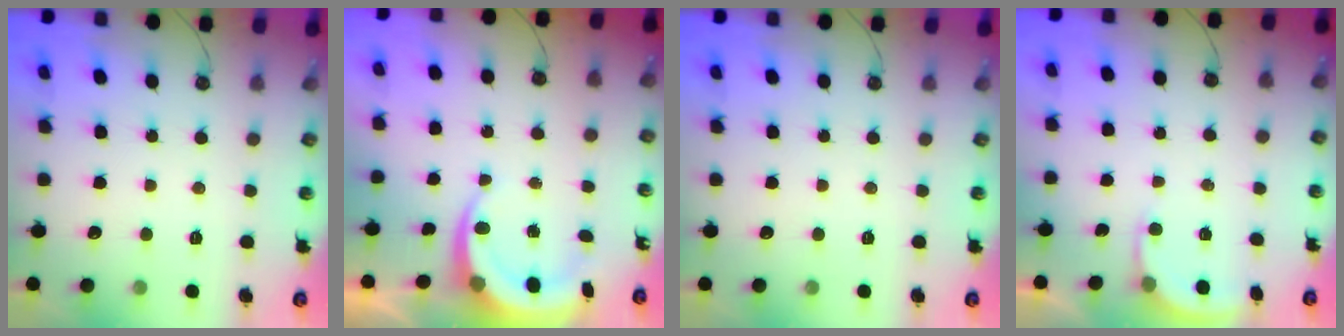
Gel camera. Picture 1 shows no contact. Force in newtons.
{"total": 5.9, "press": 5.9, "slide": 0.4}
{"total": 0.0}
{"total": 2.7, "press": 2.7, "slide": 0.2}